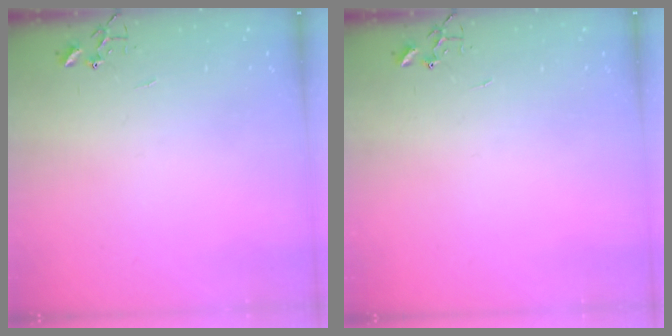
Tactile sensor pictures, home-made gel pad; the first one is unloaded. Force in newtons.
{"total": 0.0}